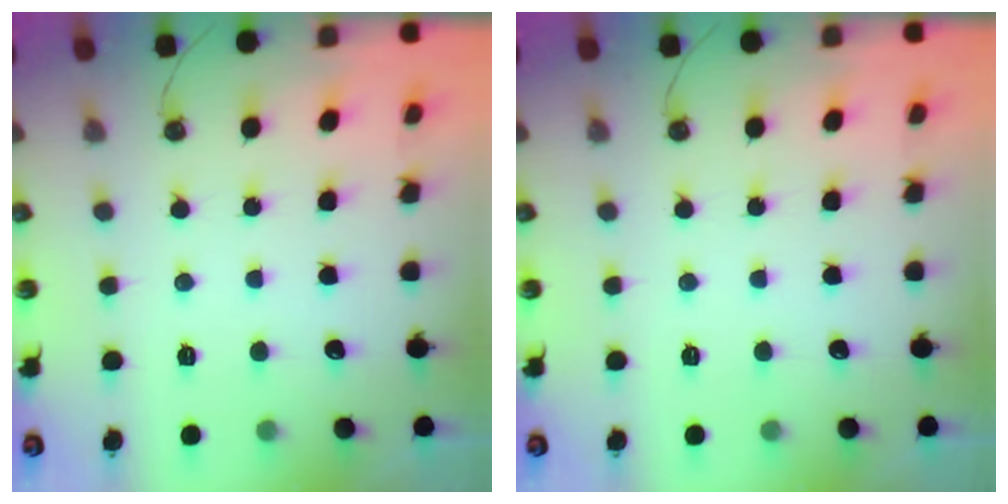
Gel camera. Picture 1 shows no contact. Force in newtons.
{"total": 0.0}